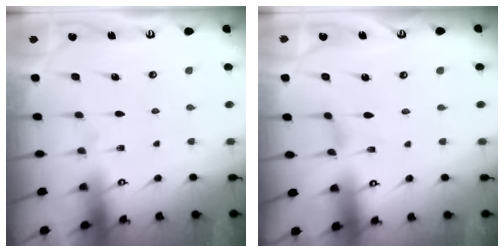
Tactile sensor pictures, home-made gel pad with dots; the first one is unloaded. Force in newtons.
{"total": 0.0}